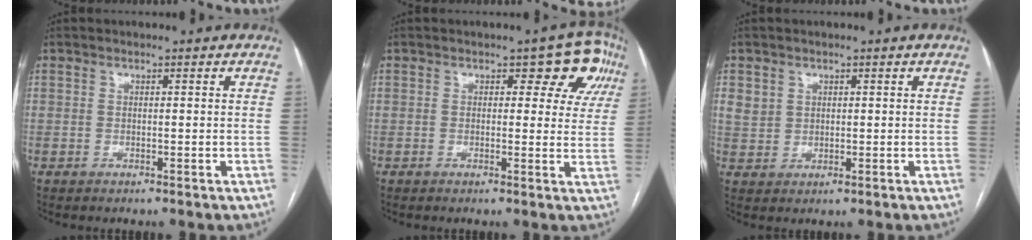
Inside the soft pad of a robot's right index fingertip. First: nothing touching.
{"total": 6.3, "force": [2.8, 3.6, 4.3], "torque": [-0.025, 0.010, 0.017]}
{"total": 3.1, "force": [1.3, 2.7, 0.8], "torque": [-0.013, 0.005, 0.032]}